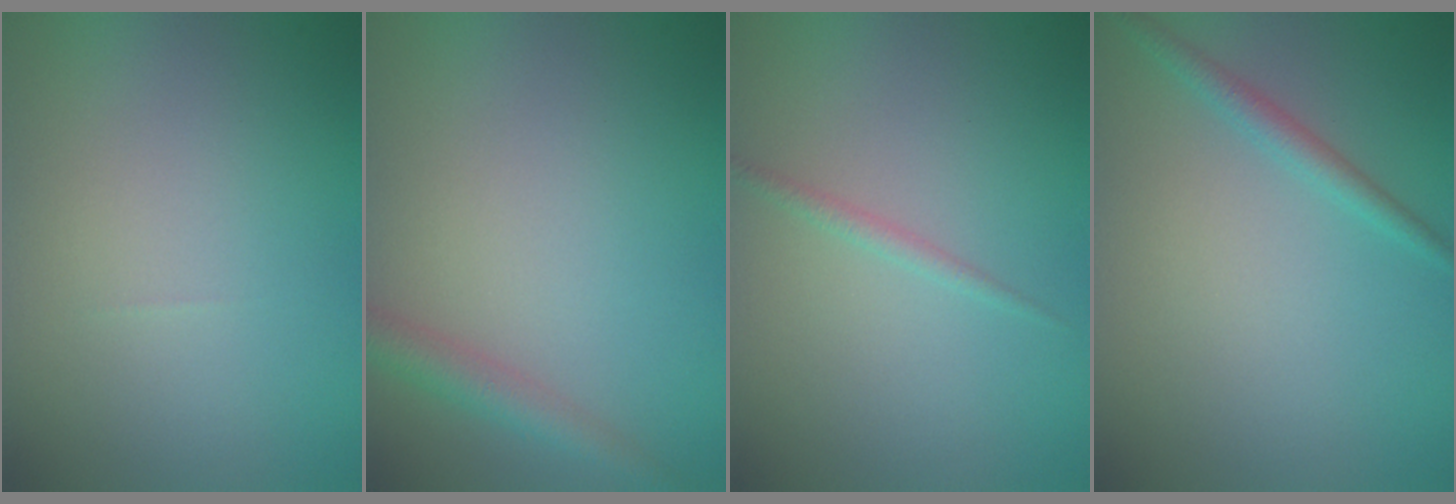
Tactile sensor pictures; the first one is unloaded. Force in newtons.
{"total": 2.4, "press": 2.4, "slide": 0.2}
{"total": 0.9, "press": 0.9, "slide": 0.1}
{"total": 1.5, "press": 1.5, "slide": 0.1}